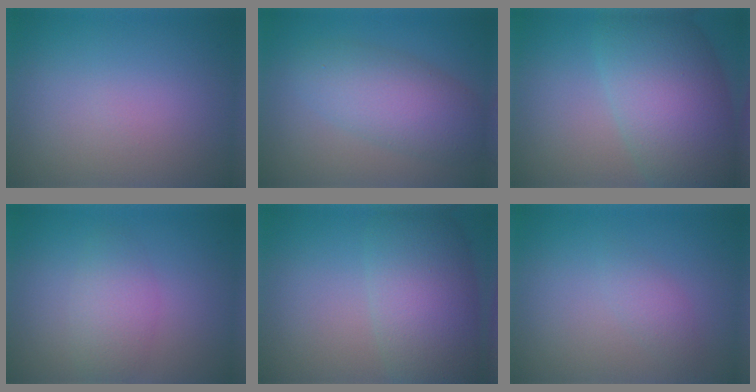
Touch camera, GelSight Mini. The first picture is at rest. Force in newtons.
{"total": 5.5, "press": 5.5, "slide": 0.4}
{"total": 10.5, "press": 10.5, "slide": 0.4}
{"total": 2.7, "press": 2.7, "slide": 0.1}
{"total": 8.2, "press": 8.2, "slide": 0.3}
{"total": 1.3, "press": 1.3, "slide": 0.0}